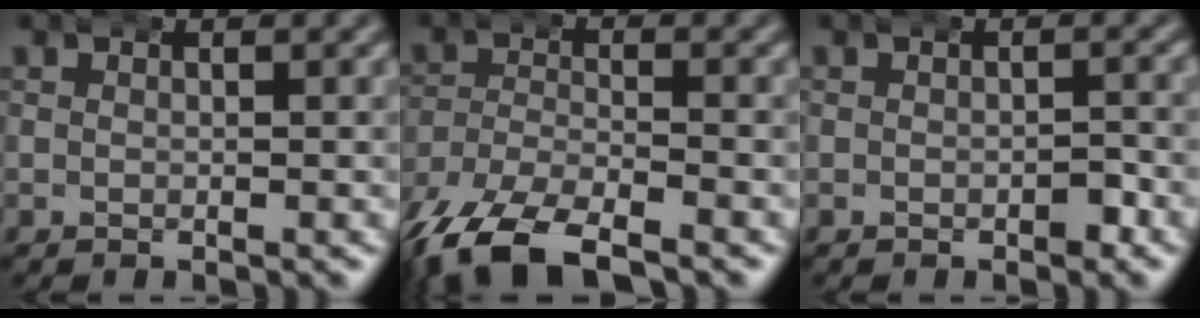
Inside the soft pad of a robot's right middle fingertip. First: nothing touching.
{"total": 8.1, "force": [-6.2, 3.3, 4.0], "torque": [-0.095, -0.024, -0.093]}
{"total": 1.2, "force": [-0.7, 0.7, 0.6], "torque": [-0.010, 0.002, -0.015]}